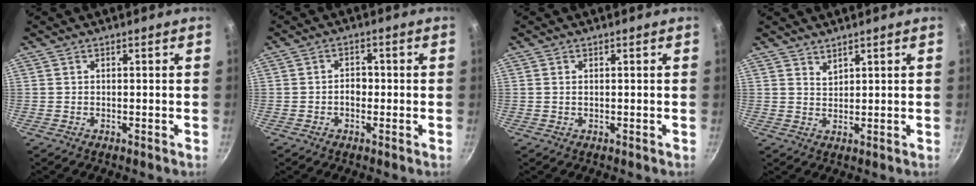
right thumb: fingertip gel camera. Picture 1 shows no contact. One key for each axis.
{"total": 2.7, "fx": -0.5, "fy": 2.0, "fz": 1.7, "tx": -0.011, "ty": 0.011, "tz": -0.010}
{"total": 0.6, "fx": 0.1, "fy": 0.3, "fz": 0.5, "tx": -0.010, "ty": 0.000, "tz": 0.001}
{"total": 1.9, "fx": 1.7, "fy": 0.7, "fz": 0.6, "tx": -0.005, "ty": -0.007, "tz": 0.033}